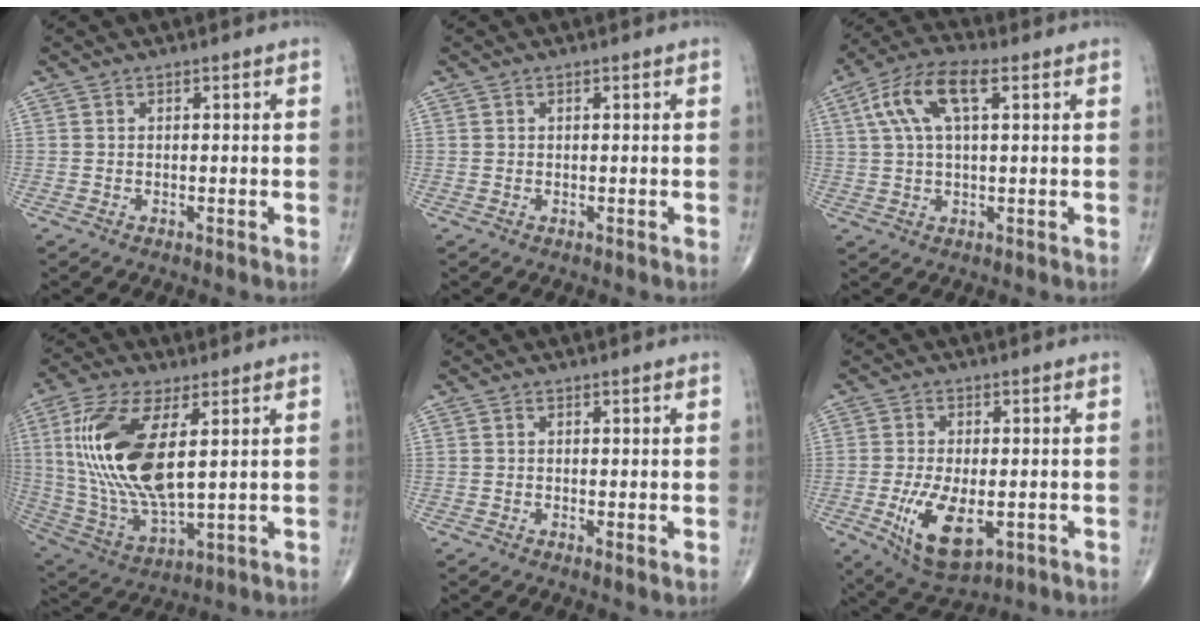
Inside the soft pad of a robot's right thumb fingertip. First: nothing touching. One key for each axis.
{"total": 0.0}
{"total": 10.6, "fx": 3.5, "fy": 4.2, "fz": 9.0, "tx": -0.187, "ty": 0.023, "tz": 0.062}
{"total": 20.4, "fx": 4.2, "fy": 8.7, "fz": 18.0, "tx": -0.383, "ty": -0.023, "tz": 0.087}
{"total": 1.0, "fx": 0.1, "fy": 0.2, "fz": 1.0, "tx": -0.017, "ty": -0.004, "tz": -0.001}
{"total": 11.1, "fx": -2.8, "fy": 5.4, "fz": 9.3, "tx": -0.164, "ty": -0.014, "tz": -0.036}